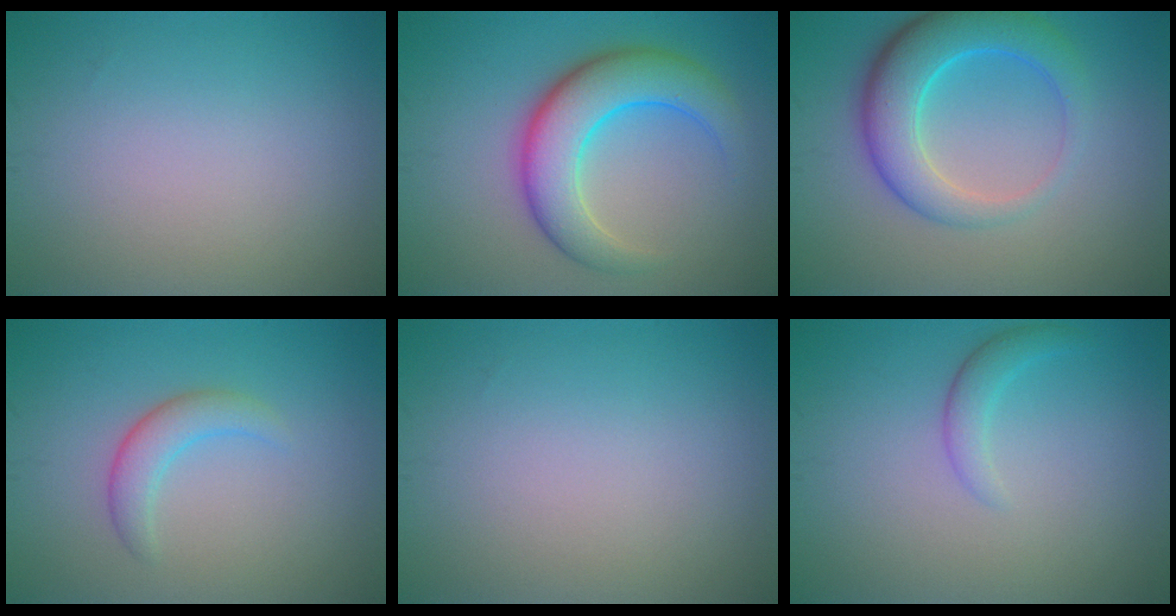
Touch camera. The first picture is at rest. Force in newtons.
{"total": 7.2, "press": 7.2, "slide": 0.3}
{"total": 6.2, "press": 6.2, "slide": 0.4}
{"total": 2.4, "press": 2.4, "slide": 0.1}
{"total": 0.0}
{"total": 1.7, "press": 1.7, "slide": 0.1}